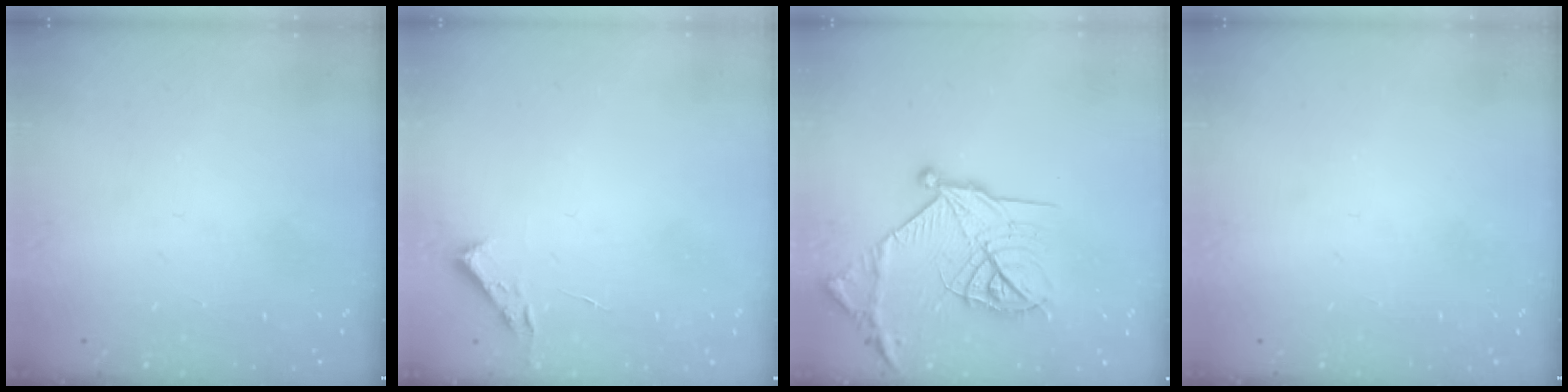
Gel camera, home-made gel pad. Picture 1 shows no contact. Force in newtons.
{"total": 2.7, "press": 2.7, "slide": 0.4}
{"total": 18.5, "press": 18.4, "slide": 1.6}
{"total": 0.0}